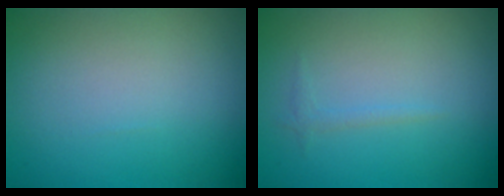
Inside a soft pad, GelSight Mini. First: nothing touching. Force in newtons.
{"total": 0.6, "press": 0.6, "slide": 0.1}